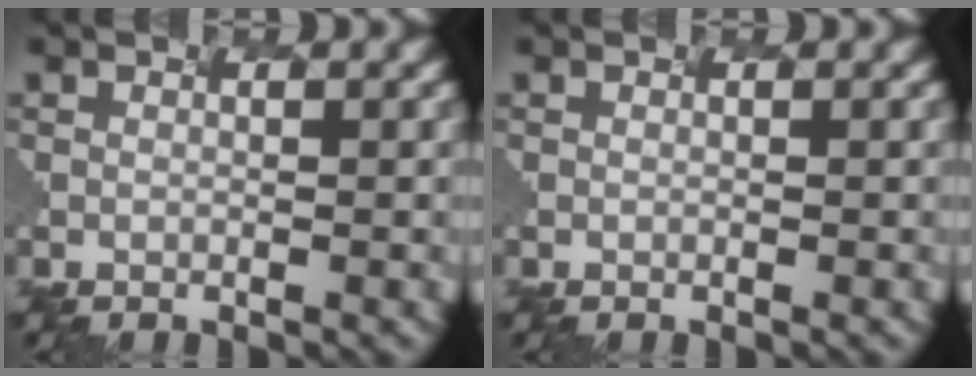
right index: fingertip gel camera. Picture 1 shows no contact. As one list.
[{"total": 0.0}]